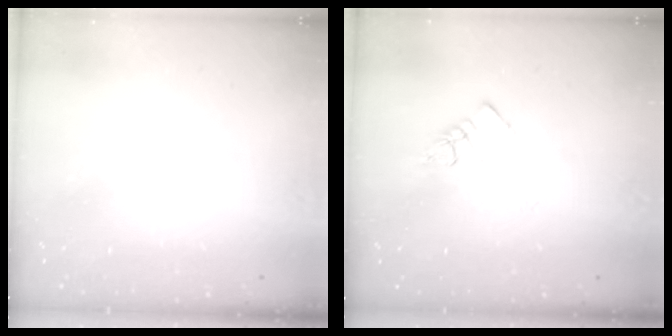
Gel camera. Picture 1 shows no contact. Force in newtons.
{"total": 3.6, "press": 3.5, "slide": 0.4}